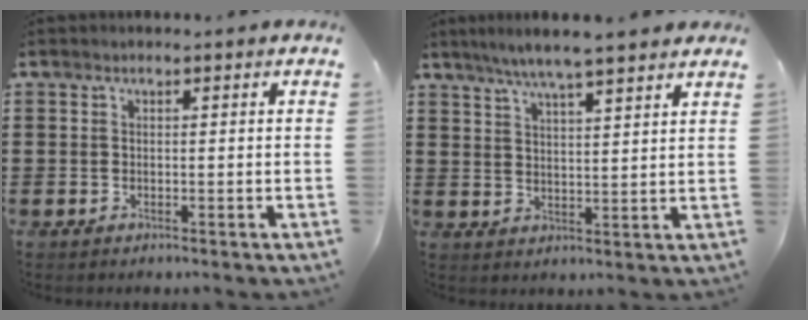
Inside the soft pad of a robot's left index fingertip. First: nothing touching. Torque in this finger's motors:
{"motor_torque": [1.17, -0.98, 0.30, 0.16]}